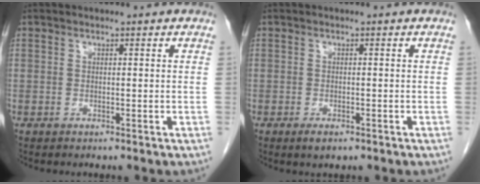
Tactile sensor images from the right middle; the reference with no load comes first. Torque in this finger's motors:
{"motor_torque": [0.25, -0.01, 0.01, 0.00]}